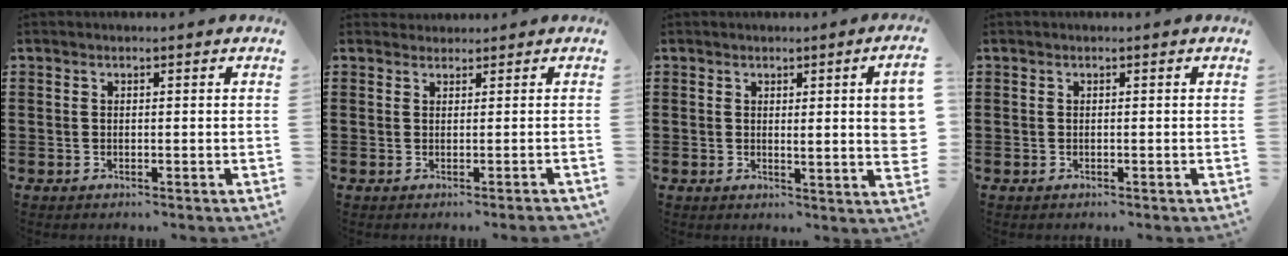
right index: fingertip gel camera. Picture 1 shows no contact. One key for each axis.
{"total": 0.5, "fx": 0.5, "fy": 0.0, "fz": -0.1, "tx": -0.003, "ty": 0.000, "tz": 0.011}
{"total": 4.6, "fx": 1.2, "fy": 0.1, "fz": 4.4, "tx": -0.065, "ty": -0.012, "tz": 0.017}
{"total": 0.0}